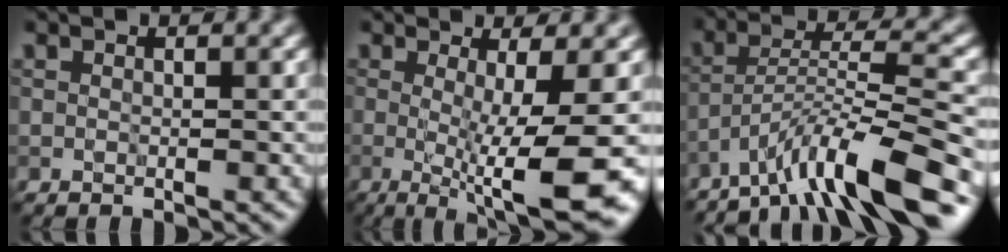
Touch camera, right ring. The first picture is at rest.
{"total": 9.9, "force": [-1.7, 2.0, 9.5], "torque": [-0.120, -0.015, -0.026]}
{"total": 8.8, "force": [-6.5, 1.0, 5.8], "torque": [-0.087, 0.013, -0.121]}